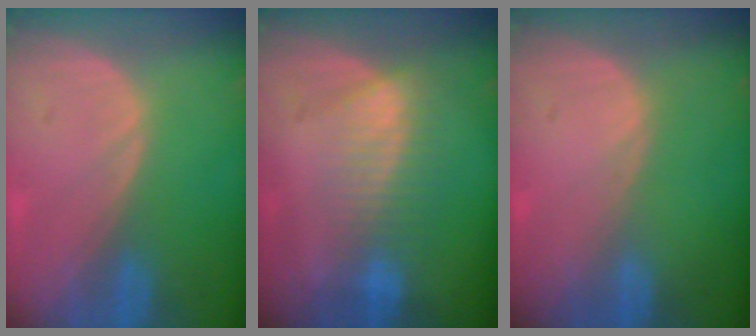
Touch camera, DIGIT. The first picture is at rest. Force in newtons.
{"total": 7.1, "press": 6.2, "slide": 3.5}
{"total": 0.0}